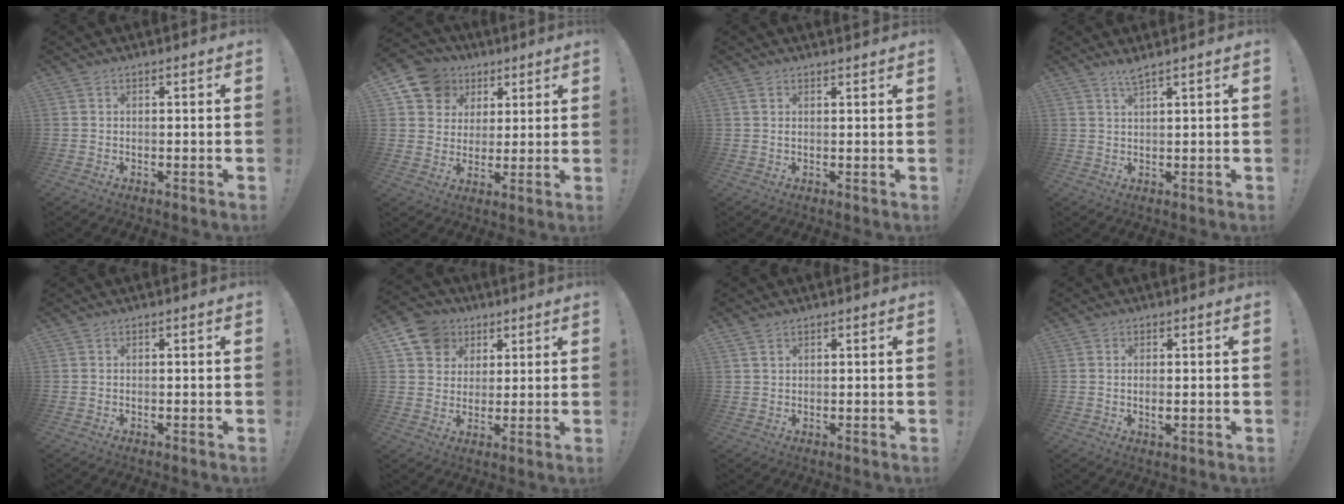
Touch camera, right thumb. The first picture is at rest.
{"total": 11.4, "force": [5.5, 9.4, 3.4], "torque": [-0.057, -0.027, 0.111]}
{"total": 1.3, "force": [1.2, 0.1, 0.6], "torque": [-0.008, -0.004, 0.021]}
{"total": 3.0, "force": [2.3, -0.2, 1.9], "torque": [-0.035, -0.011, 0.039]}
{"total": 0.0}
{"total": 10.7, "force": [4.9, 9.0, 3.3], "torque": [-0.052, -0.024, 0.099]}
{"total": 1.8, "force": [1.2, 0.9, 1.0], "torque": [-0.014, -0.002, 0.022]}
{"total": 2.0, "force": [0.0, 0.9, 1.8], "torque": [-0.025, -0.001, -0.001]}